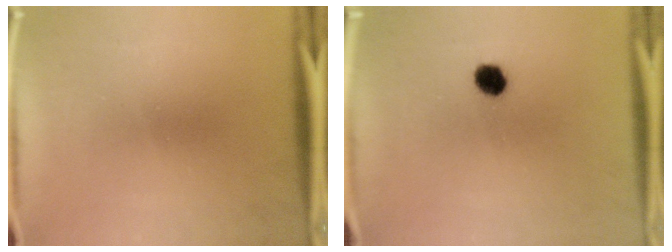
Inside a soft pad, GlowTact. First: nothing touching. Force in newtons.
{"total": 3.9}